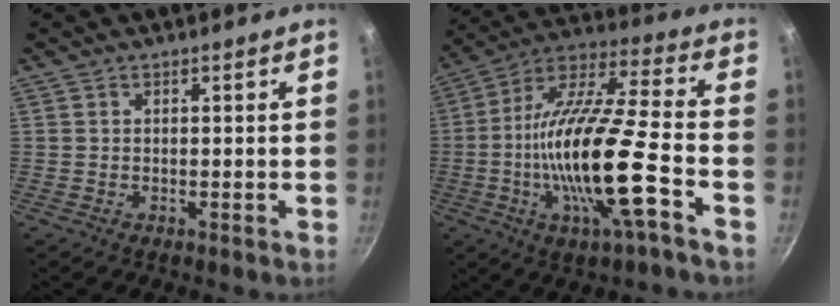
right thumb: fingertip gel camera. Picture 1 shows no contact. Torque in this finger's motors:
{"motor_torque": [2.67, 2.34, 2.32, -0.46, 0.40]}